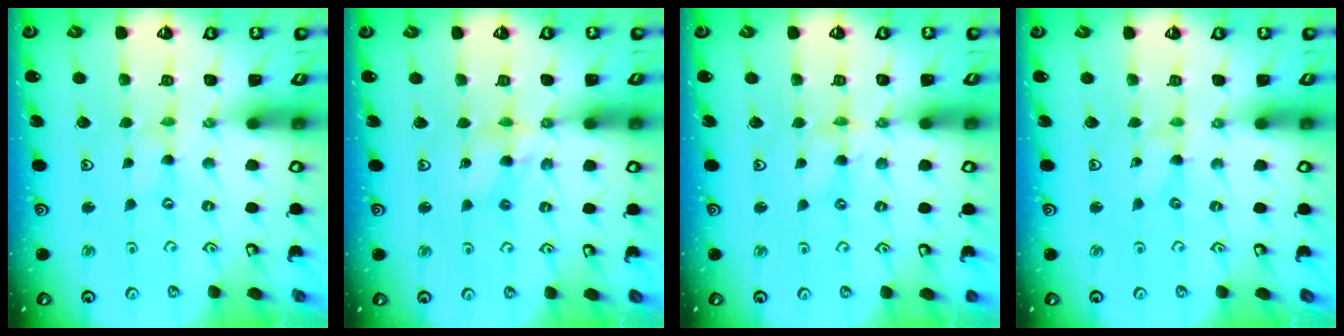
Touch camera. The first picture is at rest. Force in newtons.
{"total": 4.9, "press": 4.8, "slide": 0.5}
{"total": 2.0, "press": 2.0, "slide": 0.3}
{"total": 0.0}